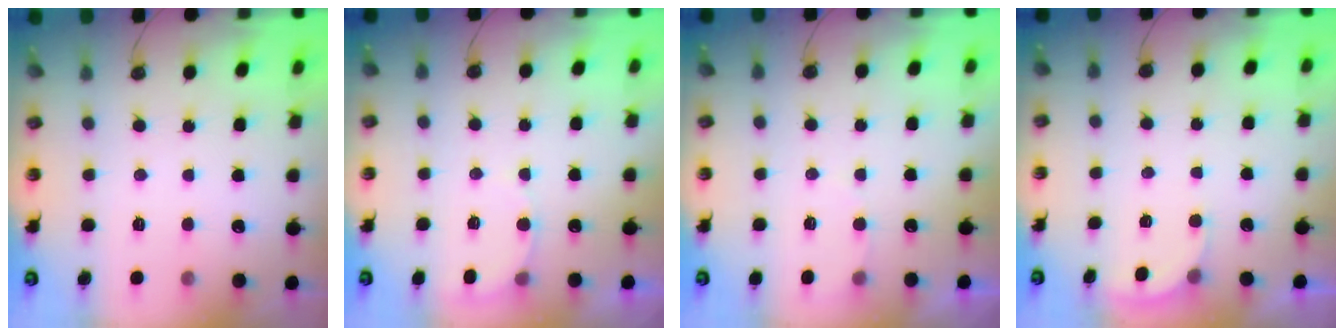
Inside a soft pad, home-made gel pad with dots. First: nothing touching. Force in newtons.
{"total": 5.9, "press": 5.8, "slide": 1.2}
{"total": 3.5, "press": 3.5, "slide": 0.3}
{"total": 2.5, "press": 2.4, "slide": 0.4}